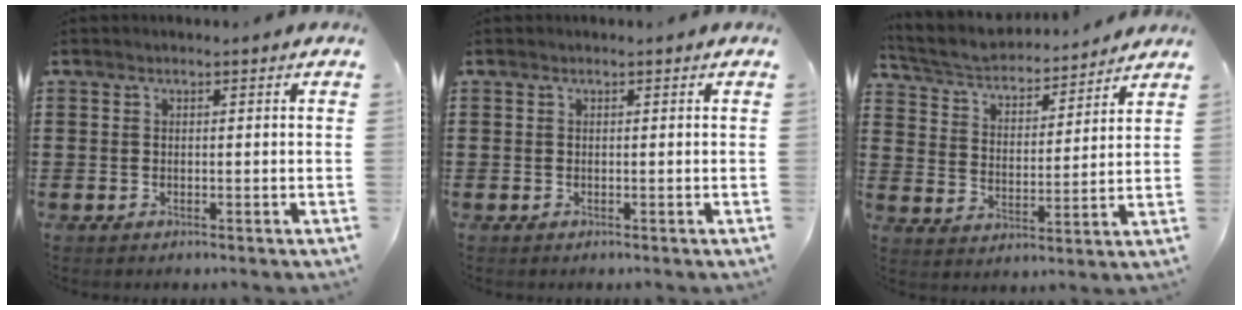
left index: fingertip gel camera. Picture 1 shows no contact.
{"total": 0.0}
{"total": 4.4, "force": [4.2, 0.7, 1.0], "torque": [-0.044, -0.031, 0.067]}